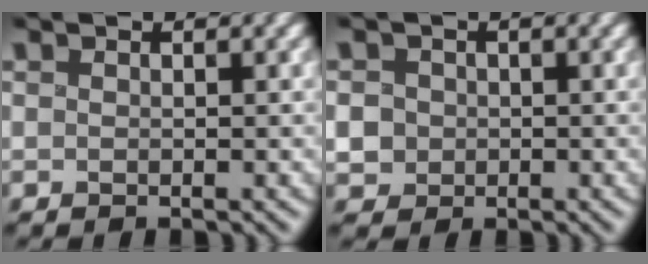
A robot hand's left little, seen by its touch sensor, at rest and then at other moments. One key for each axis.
{"total": 3.3, "fx": -0.2, "fy": 3.1, "fz": 1.2, "tx": -0.025, "ty": 0.004, "tz": -0.011}